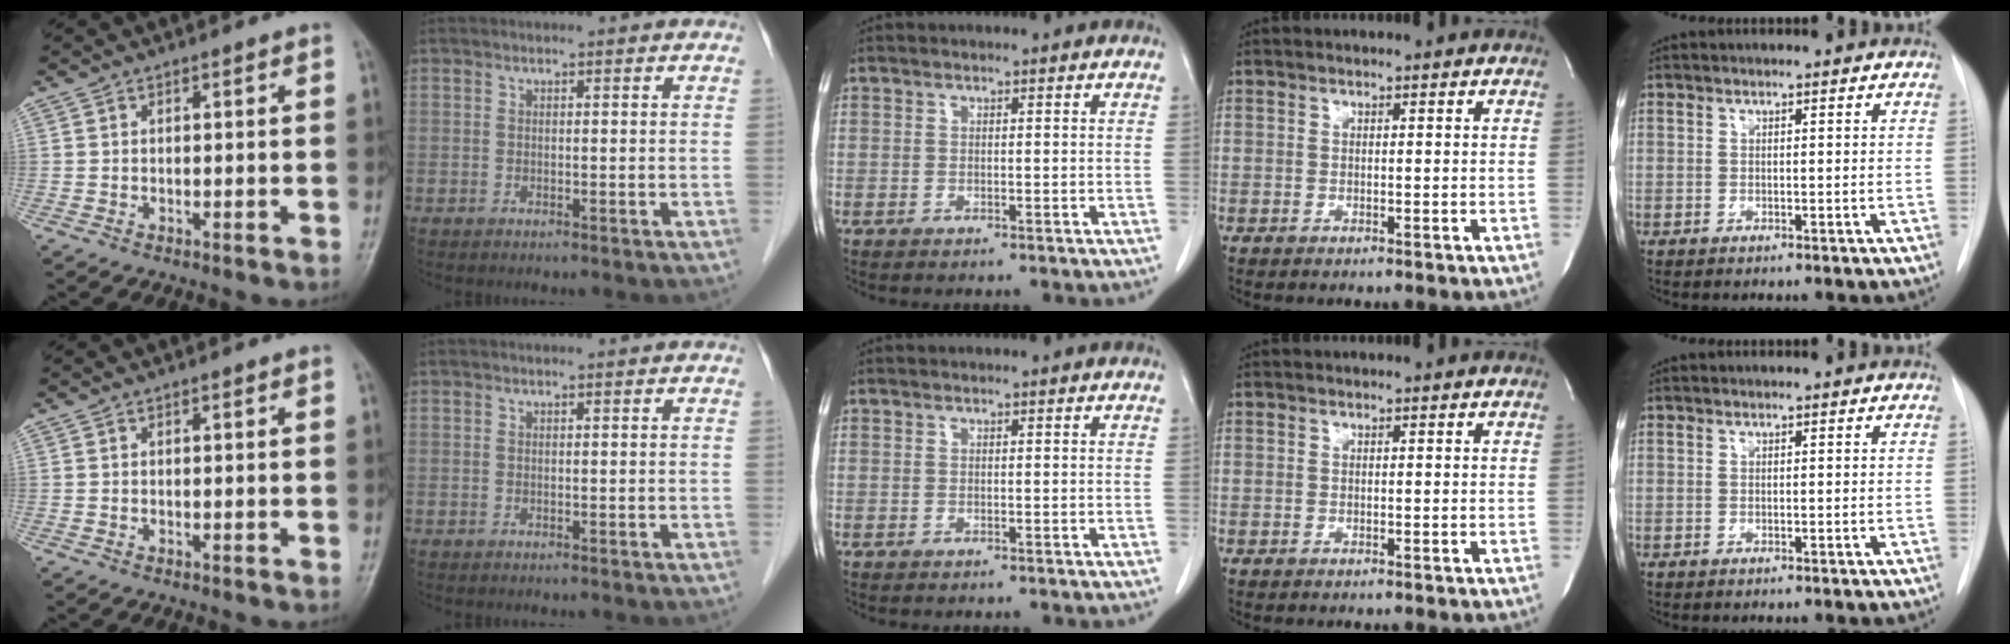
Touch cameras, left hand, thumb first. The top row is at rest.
{}